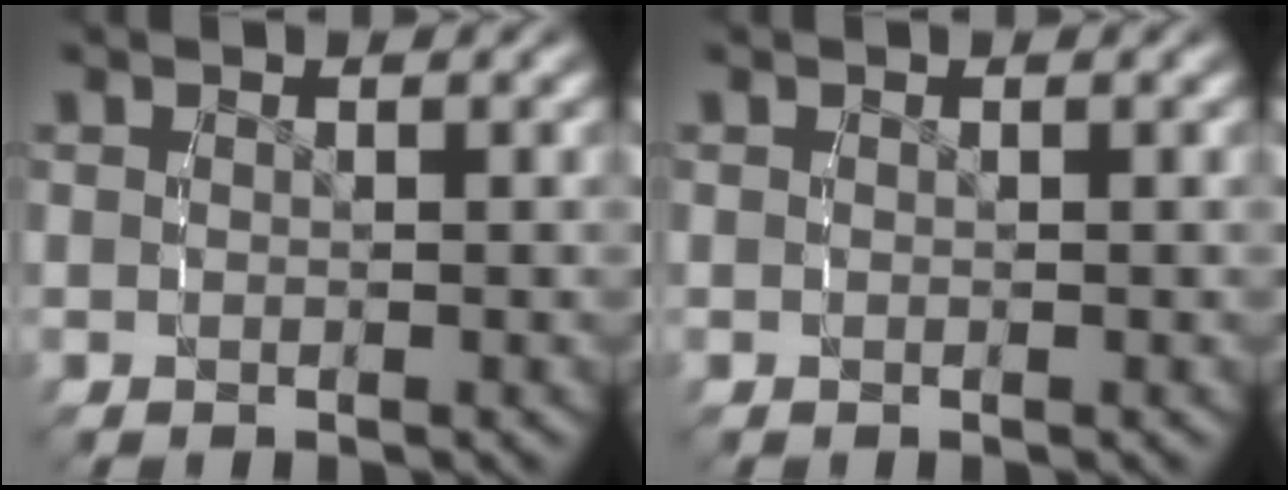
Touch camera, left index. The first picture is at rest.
{"total": 0.0}